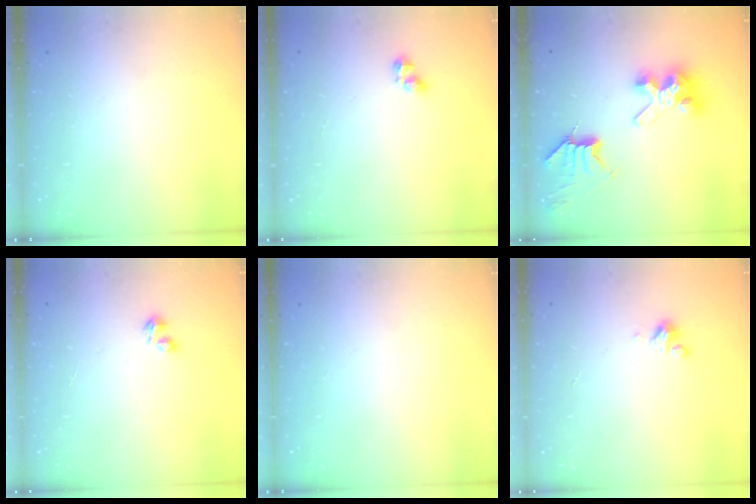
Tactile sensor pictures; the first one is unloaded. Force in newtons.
{"total": 2.9, "press": 2.6, "slide": 1.1}
{"total": 10.3, "press": 10.2, "slide": 1.1}
{"total": 2.4, "press": 2.3, "slide": 0.6}
{"total": 0.0}
{"total": 3.4, "press": 3.4, "slide": 0.3}